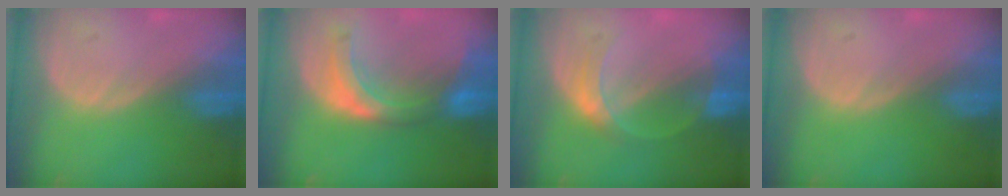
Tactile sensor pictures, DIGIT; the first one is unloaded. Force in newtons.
{"total": 7.1, "press": 6.7, "slide": 2.5}
{"total": 4.1, "press": 4.0, "slide": 0.3}
{"total": 0.0}